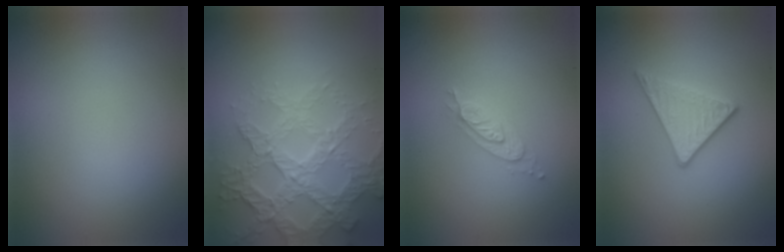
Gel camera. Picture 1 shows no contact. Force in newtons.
{"total": 7.1, "press": 5.1, "slide": 5.0}
{"total": 2.2, "press": 2.2, "slide": 0.3}
{"total": 2.9, "press": 2.6, "slide": 1.4}